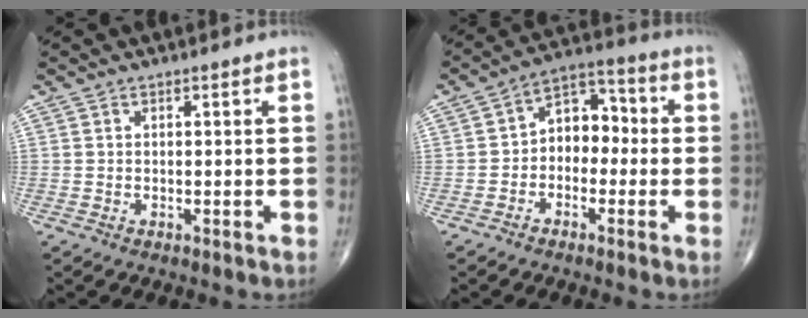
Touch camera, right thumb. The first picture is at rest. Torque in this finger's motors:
{"motor_torque": [0.05, 0.20, 0.38, 0.23, 0.06]}